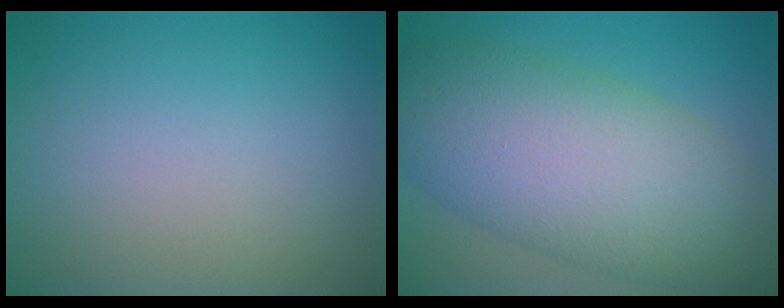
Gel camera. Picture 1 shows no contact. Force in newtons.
{"total": 11.1, "press": 11.1, "slide": 0.2}